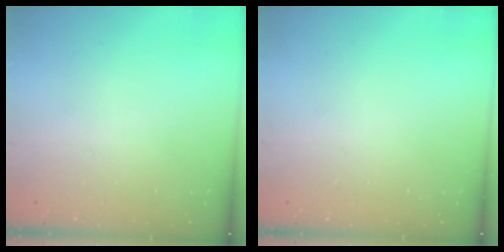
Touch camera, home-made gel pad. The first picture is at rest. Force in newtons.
{"total": 0.0}